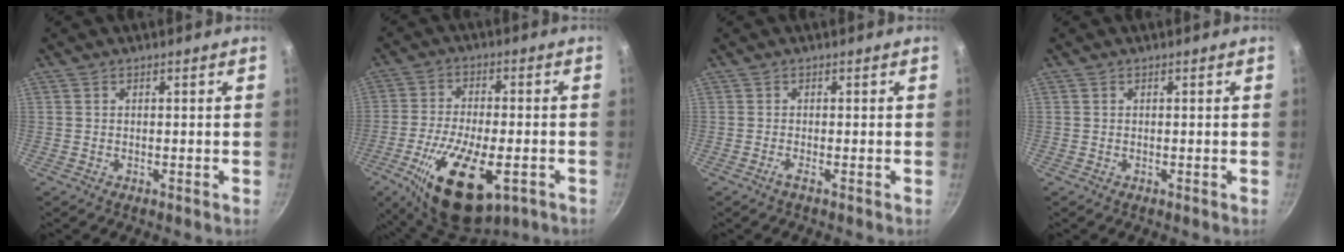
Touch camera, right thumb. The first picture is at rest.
{"total": 18.0, "force": [-7.2, 7.9, 14.5], "torque": [-0.249, 0.007, -0.114]}
{"total": 1.0, "force": [-0.6, -0.2, 0.8], "torque": [-0.021, -0.002, -0.016]}
{"total": 0.0}